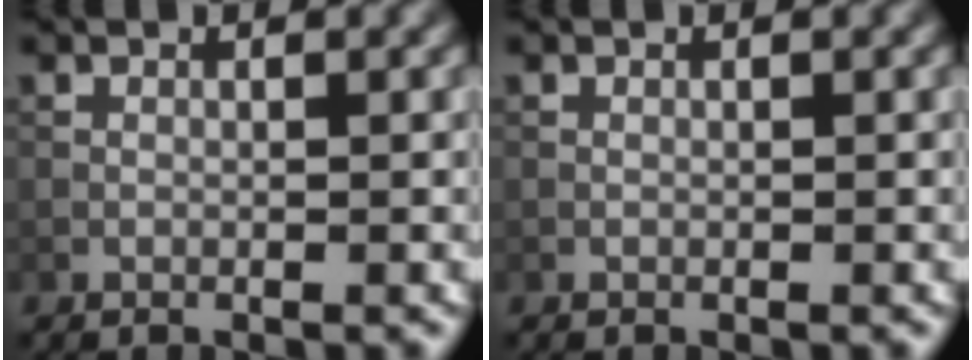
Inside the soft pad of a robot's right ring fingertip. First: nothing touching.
{"total": 0.0}